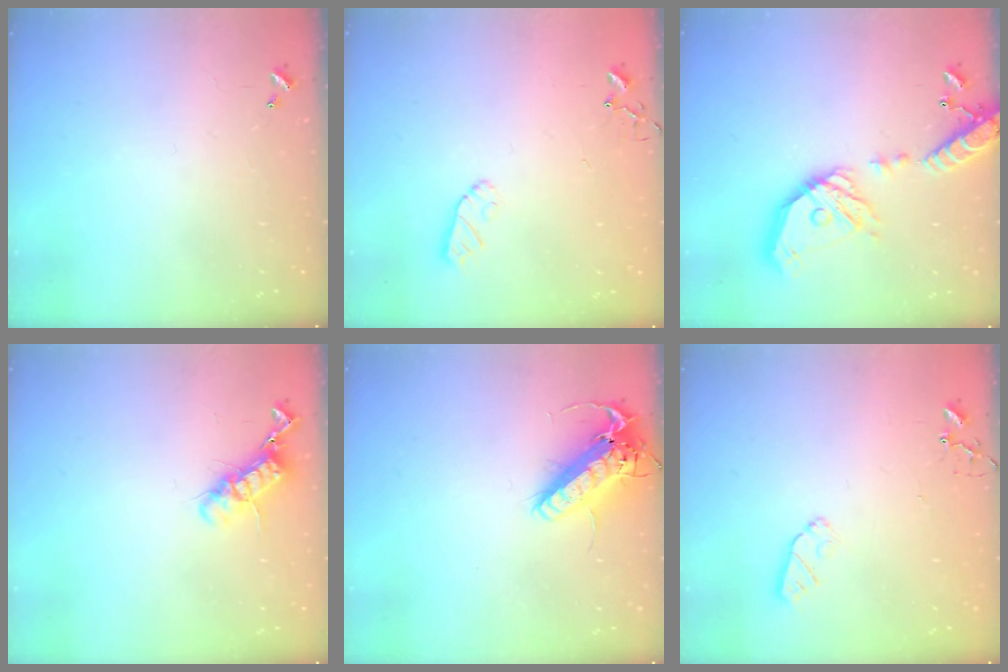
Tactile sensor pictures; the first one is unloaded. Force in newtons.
{"total": 5.0, "press": 5.0, "slide": 0.5}
{"total": 21.8, "press": 21.5, "slide": 3.7}
{"total": 12.0, "press": 11.9, "slide": 0.7}
{"total": 16.2, "press": 15.9, "slide": 3.2}
{"total": 4.9, "press": 4.8, "slide": 0.6}